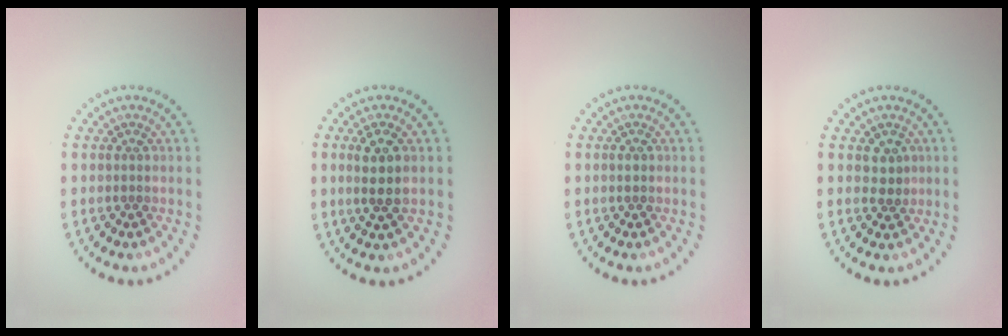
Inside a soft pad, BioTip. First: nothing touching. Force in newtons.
{"total": 2.7, "press": 2.5, "slide": 1.1}
{"total": 1.0, "press": 1.0, "slide": 0.1}
{"total": 1.8, "press": 1.7, "slide": 0.8}